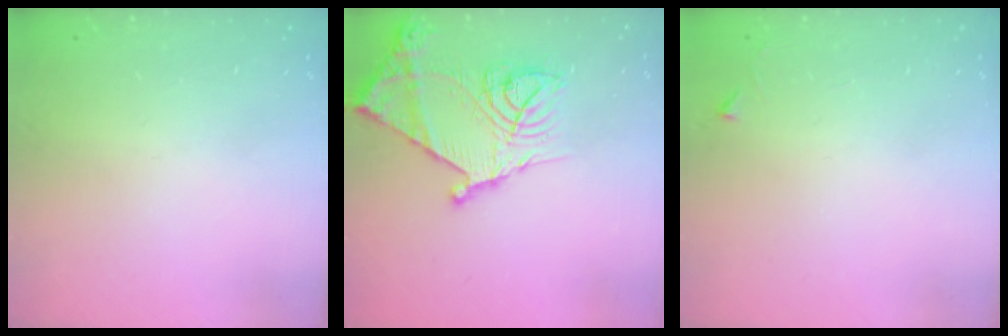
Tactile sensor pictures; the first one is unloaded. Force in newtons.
{"total": 22.3, "press": 22.2, "slide": 2.0}
{"total": 2.3, "press": 2.3, "slide": 0.4}